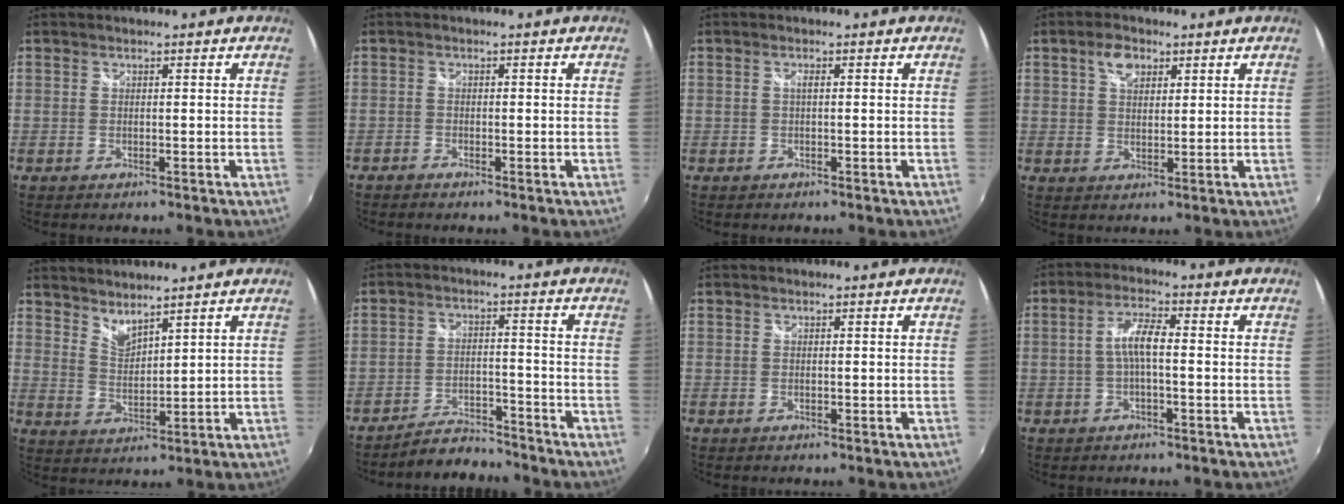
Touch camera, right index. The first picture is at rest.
{"total": 1.0, "force": [-1.0, 0.4, 0.2], "torque": [-0.009, -0.003, -0.022]}
{"total": 0.5, "force": [0.2, 0.0, 0.5], "torque": [-0.007, 0.007, 0.003]}
{"total": 4.4, "force": [2.3, 2.6, 2.7], "torque": [-0.045, 0.010, 0.041]}
{"total": 4.7, "force": [4.3, 0.7, 1.6], "torque": [-0.024, -0.005, 0.078]}
{"total": 6.8, "force": [-6.5, 1.5, 1.1], "torque": [-0.042, 0.009, -0.106]}
{"total": 0.0}
{"total": 4.7, "force": [-0.7, 1.0, 4.5], "torque": [-0.091, 0.011, -0.013]}